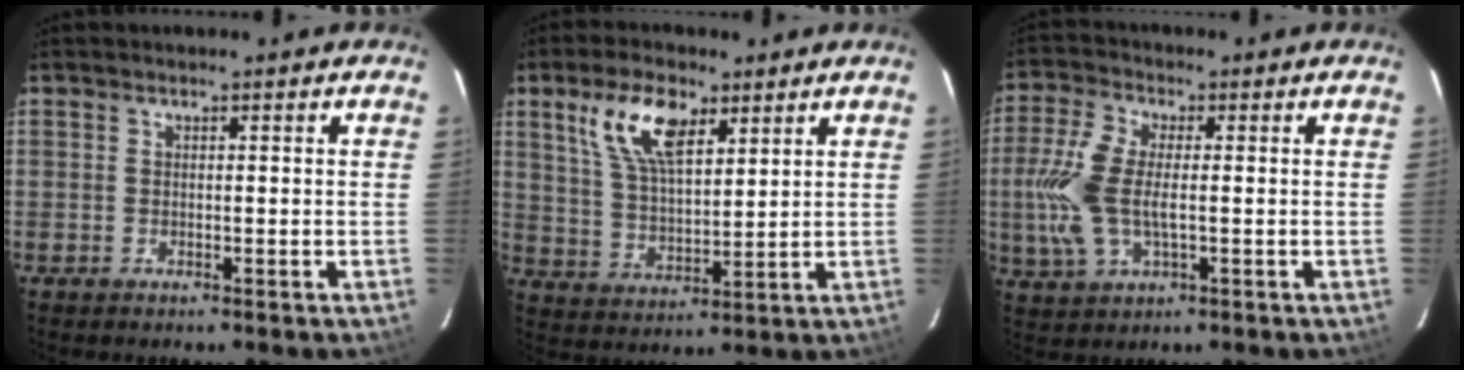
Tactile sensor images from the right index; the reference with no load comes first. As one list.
[{"total": 11.0, "force": [5.8, 5.0, 7.9], "torque": [-0.153, 0.018, 0.116]}, {"total": 10.7, "force": [-0.8, 5.1, 9.3], "torque": [-0.214, 0.004, -0.017]}]